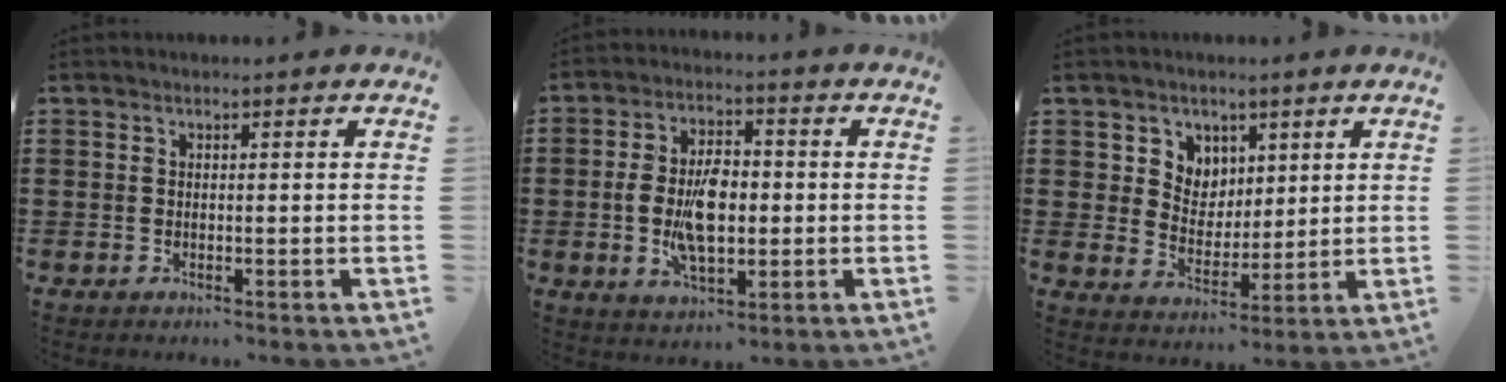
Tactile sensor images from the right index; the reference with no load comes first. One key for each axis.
{"total": 8.9, "fx": -0.8, "fy": 4.9, "fz": 7.4, "tx": -0.153, "ty": 0.002, "tz": -0.021}
{"total": 5.3, "fx": 2.9, "fy": 4.5, "fz": 0.0, "tx": -0.033, "ty": 0.001, "tz": 0.052}